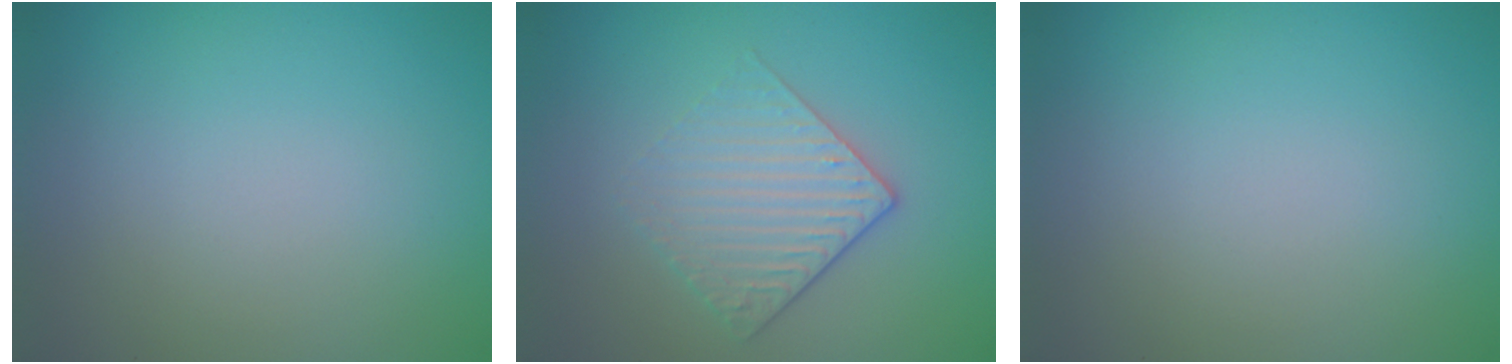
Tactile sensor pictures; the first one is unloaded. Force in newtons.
{"total": 3.1, "press": 2.7, "slide": 1.7}
{"total": 0.0}